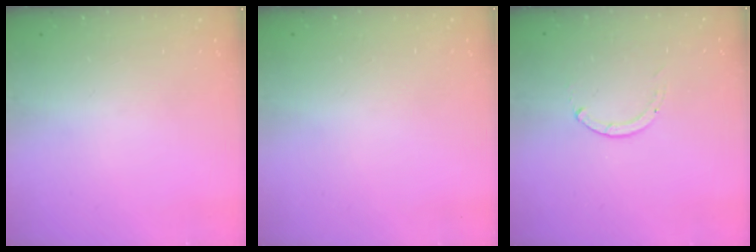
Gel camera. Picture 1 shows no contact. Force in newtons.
{"total": 2.6, "press": 2.6, "slide": 0.2}
{"total": 0.0}